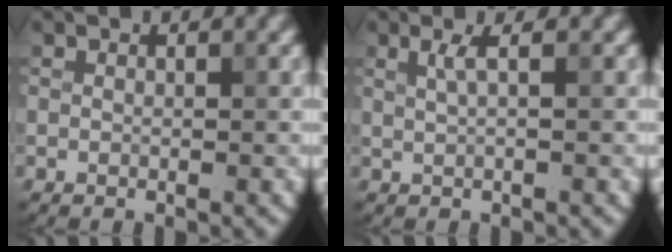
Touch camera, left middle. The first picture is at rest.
{"total": 1.6, "force": [0.6, 0.4, 1.4], "torque": [-0.024, 0.000, 0.010]}